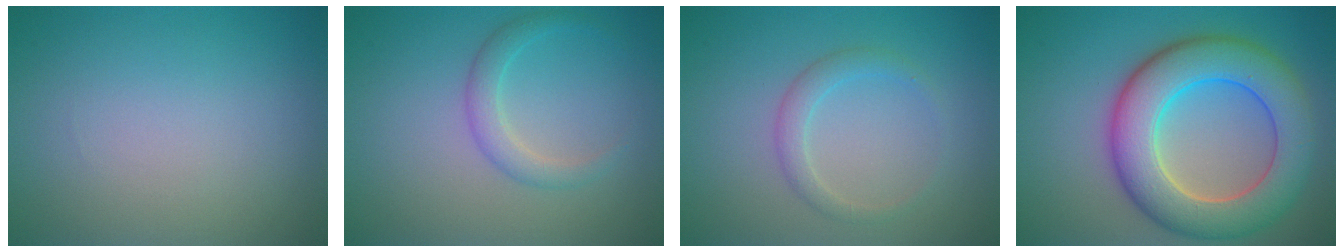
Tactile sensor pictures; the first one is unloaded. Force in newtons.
{"total": 2.0, "press": 2.0, "slide": 0.1}
{"total": 1.8, "press": 1.8, "slide": 0.0}
{"total": 9.4, "press": 9.4, "slide": 0.4}